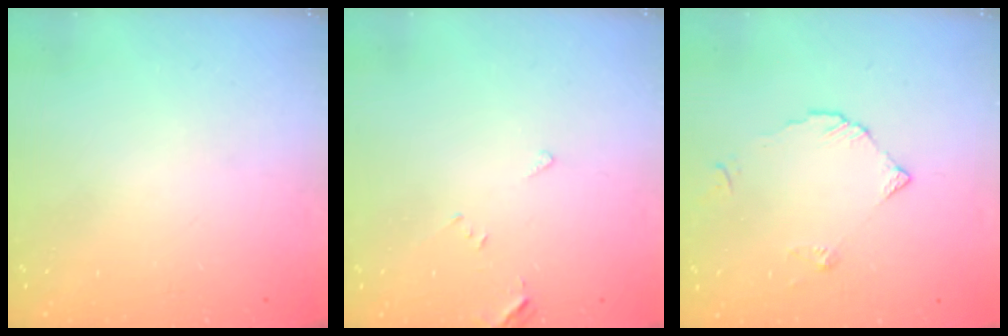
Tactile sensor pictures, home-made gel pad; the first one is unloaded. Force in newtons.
{"total": 5.1, "press": 5.1, "slide": 0.5}
{"total": 3.9, "press": 3.9, "slide": 0.3}